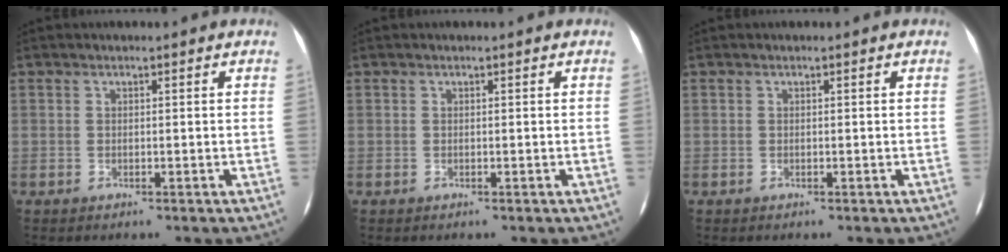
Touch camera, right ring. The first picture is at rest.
{"total": 0.0}
{"total": 0.0}